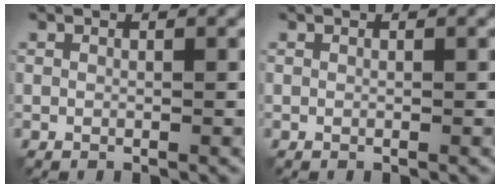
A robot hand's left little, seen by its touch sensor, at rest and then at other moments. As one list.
[{"total": 0.0}]